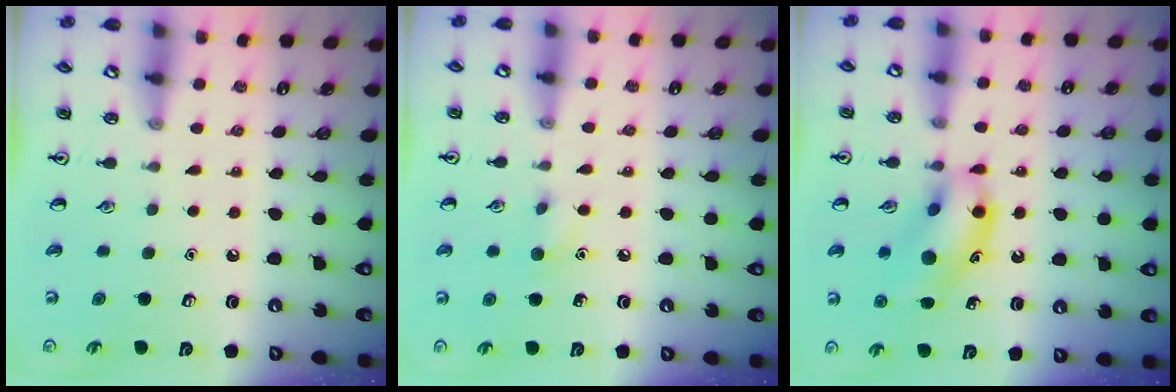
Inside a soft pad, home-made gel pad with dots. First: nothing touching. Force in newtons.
{"total": 6.2, "press": 6.0, "slide": 1.4}
{"total": 13.9, "press": 13.8, "slide": 1.7}